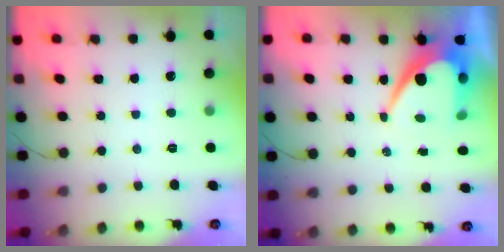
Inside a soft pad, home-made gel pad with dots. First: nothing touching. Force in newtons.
{"total": 12.2, "press": 12.1, "slide": 0.9}